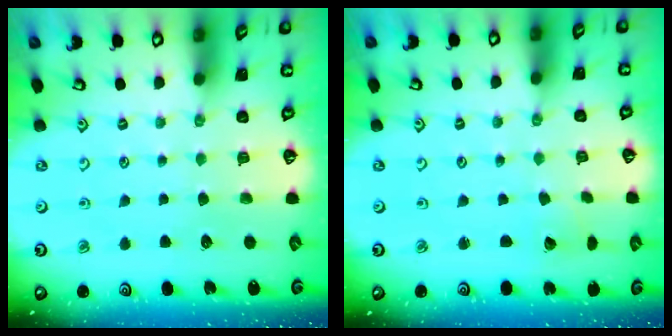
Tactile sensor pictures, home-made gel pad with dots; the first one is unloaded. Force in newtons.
{"total": 2.1, "press": 2.1, "slide": 0.1}